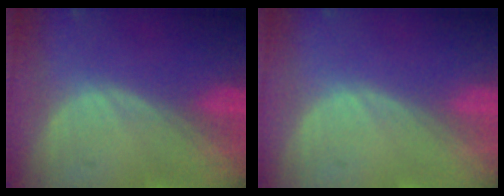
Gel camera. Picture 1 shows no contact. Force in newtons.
{"total": 0.0}